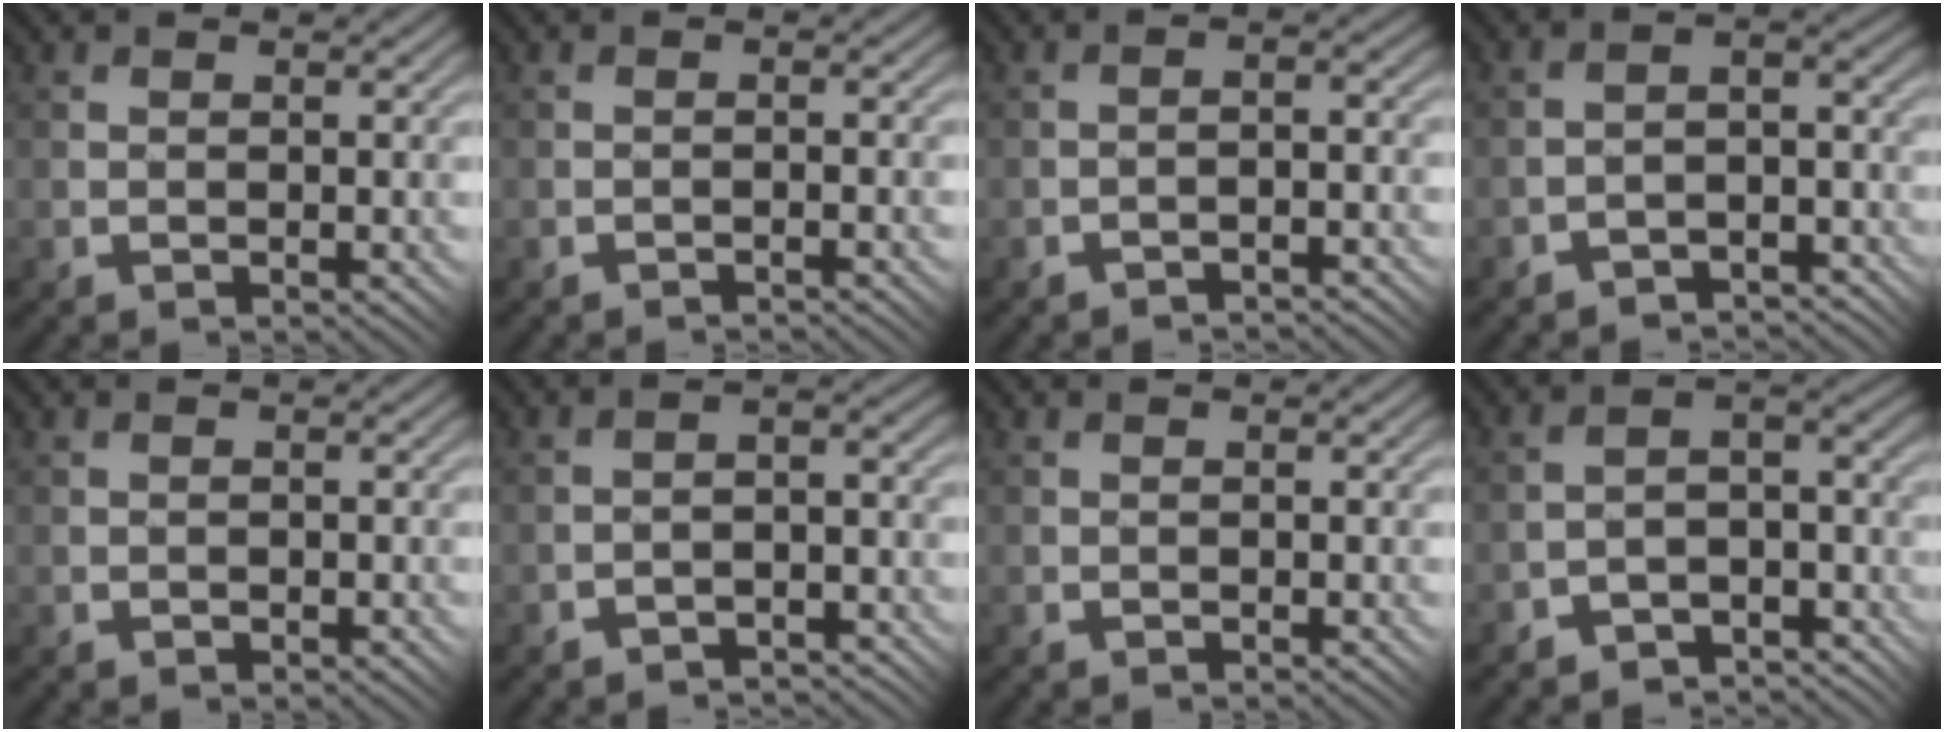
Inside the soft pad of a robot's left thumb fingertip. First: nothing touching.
{"total": 0.9, "force": [-0.8, -0.3, 0.1], "torque": [-0.001, 0.008, -0.017]}
{"total": 1.8, "force": [-1.7, 0.0, 0.7], "torque": [-0.011, 0.015, -0.033]}
{"total": 4.5, "force": [-3.7, 1.9, 1.7], "torque": [-0.014, -0.003, -0.070]}
{"total": 0.7, "force": [-0.1, 0.7, 0.1], "torque": [0.001, -0.002, -0.001]}
{"total": 3.1, "force": [-2.7, 1.0, 1.1], "torque": [-0.008, 0.008, -0.054]}
{"total": 0.0}
{"total": 6.5, "force": [-4.9, 3.3, 2.7], "torque": [-0.030, -0.015, -0.090]}